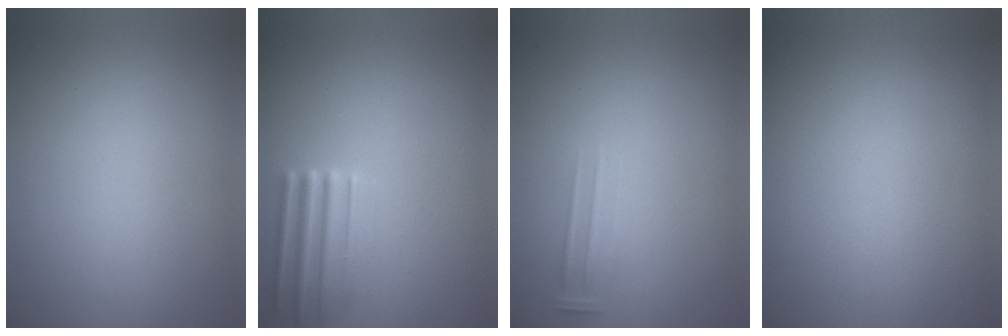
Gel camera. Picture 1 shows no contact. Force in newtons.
{"total": 2.3}
{"total": 1.3}
{"total": 0.0}